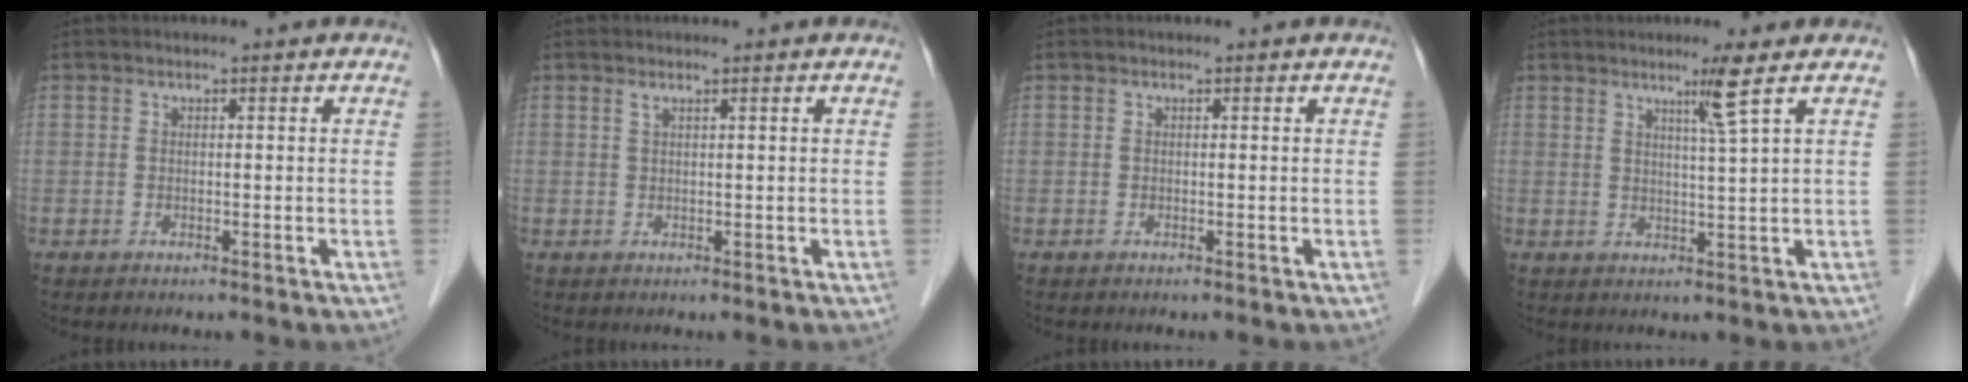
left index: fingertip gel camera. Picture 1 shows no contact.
{"total": 0.8, "force": [0.5, -0.2, 0.6], "torque": [-0.020, 0.001, 0.015]}
{"total": 0.0}
{"total": 3.8, "force": [2.2, -1.6, 2.7], "torque": [-0.052, -0.012, 0.046]}